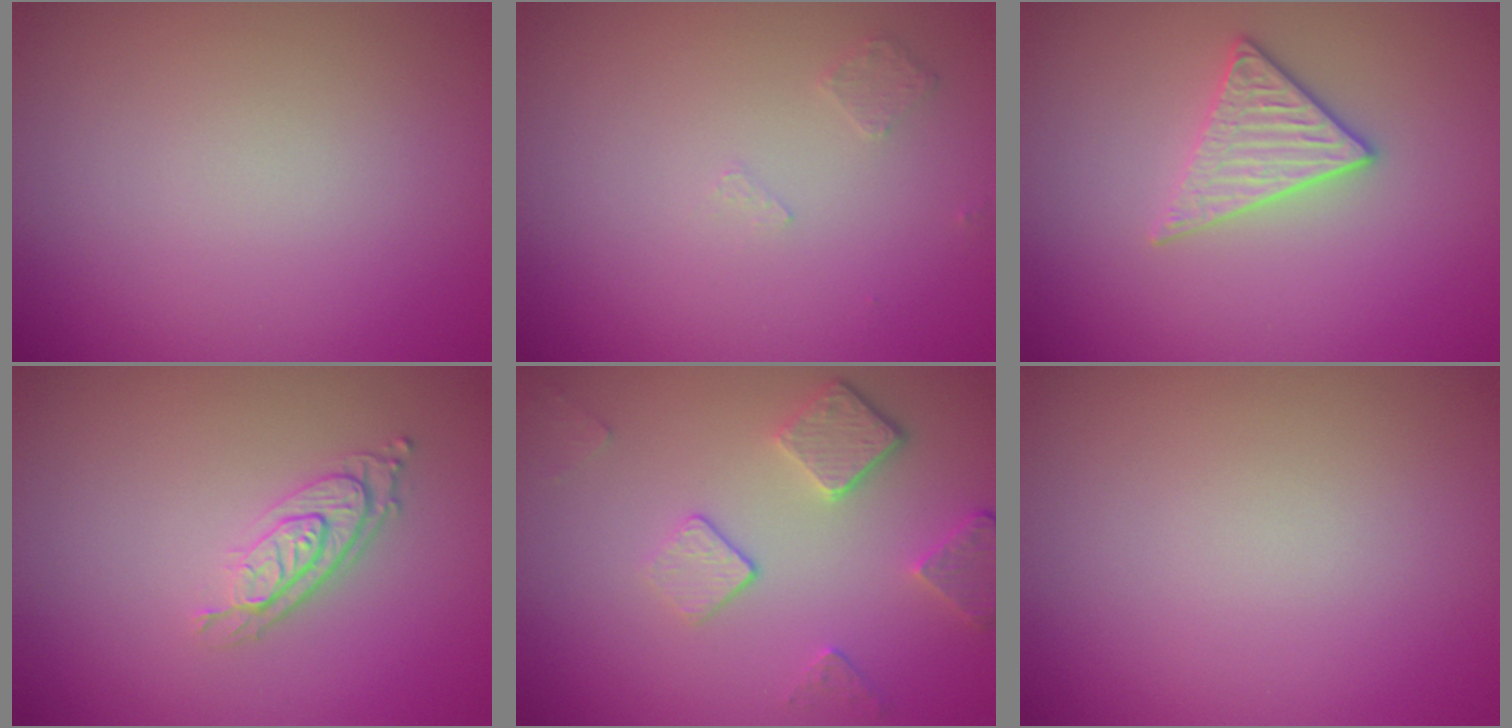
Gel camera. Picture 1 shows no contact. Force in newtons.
{"total": 0.6, "press": 0.5, "slide": 0.4}
{"total": 2.7, "press": 2.5, "slide": 1.1}
{"total": 3.0, "press": 2.2, "slide": 2.0}
{"total": 3.9, "press": 2.9, "slide": 2.5}
{"total": 0.0}